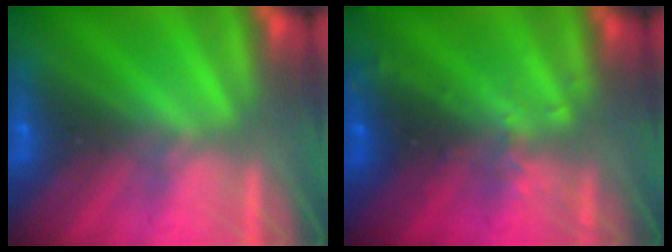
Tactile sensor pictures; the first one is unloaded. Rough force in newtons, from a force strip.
{"total": 2.9}